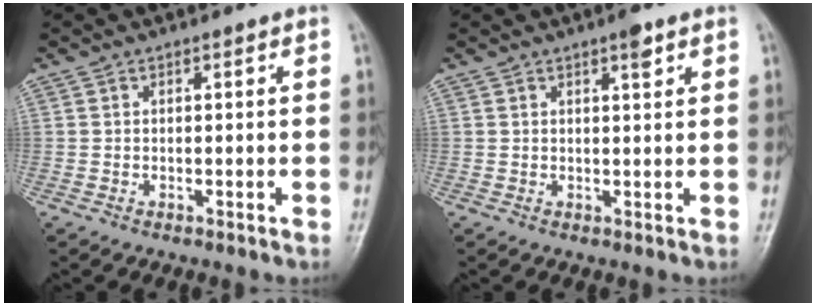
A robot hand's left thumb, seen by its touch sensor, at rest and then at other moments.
{"total": 2.5, "force": [1.5, 0.7, 1.8], "torque": [-0.022, -0.007, 0.020]}